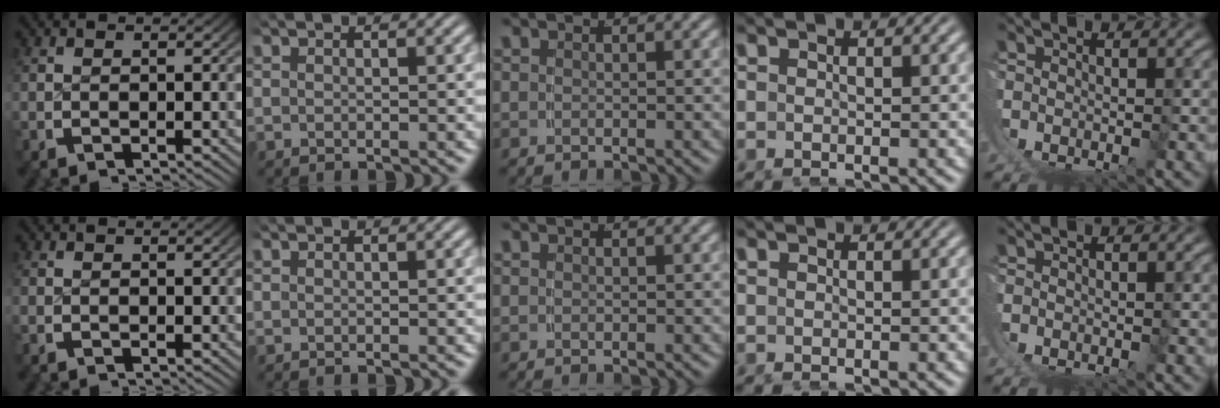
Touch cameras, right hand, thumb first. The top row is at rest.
{}